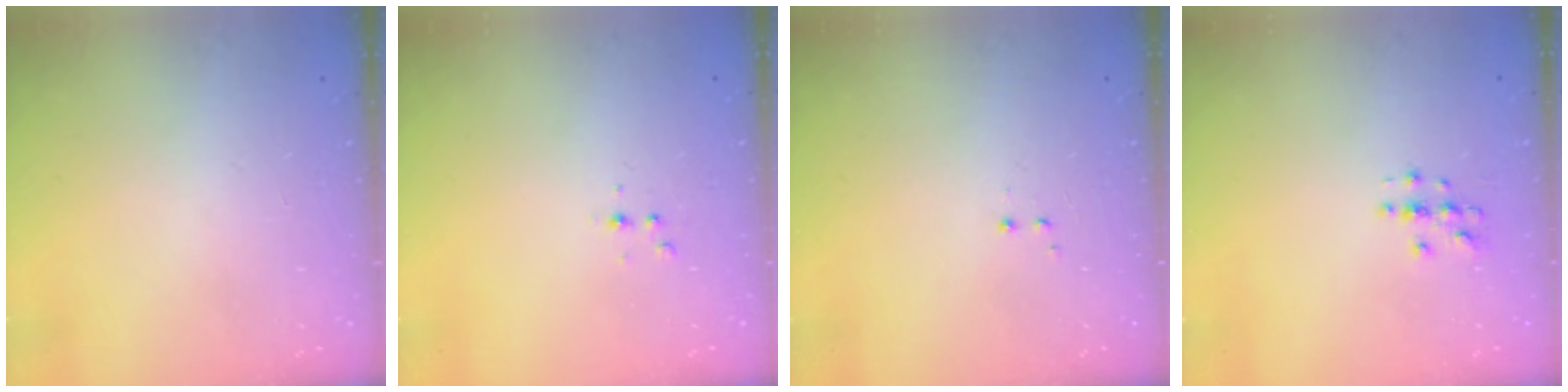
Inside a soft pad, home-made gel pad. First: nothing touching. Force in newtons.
{"total": 3.1, "press": 2.7, "slide": 1.6}
{"total": 1.2, "press": 1.0, "slide": 0.6}
{"total": 2.9, "press": 2.9, "slide": 0.3}